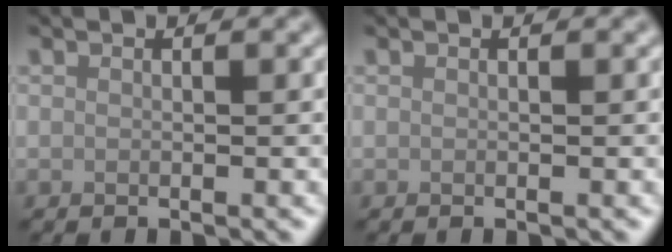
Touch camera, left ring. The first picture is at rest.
{"total": 0.0}